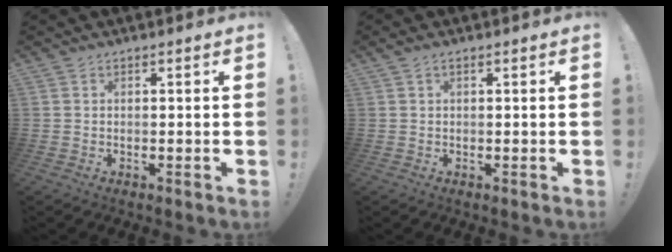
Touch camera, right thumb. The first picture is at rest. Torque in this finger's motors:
{"motor_torque": [0.33, 0.30, -0.03, 0.11, 0.00]}